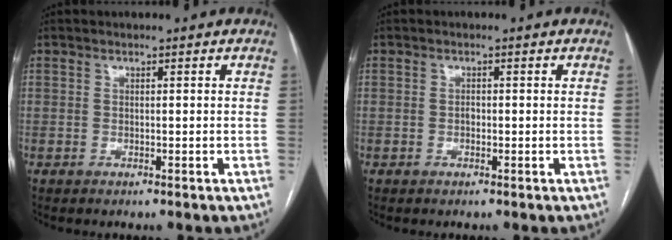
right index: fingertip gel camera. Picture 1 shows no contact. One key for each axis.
{"total": 0.7, "fx": -0.2, "fy": 0.5, "fz": 0.5, "tx": -0.008, "ty": 0.003, "tz": -0.005}